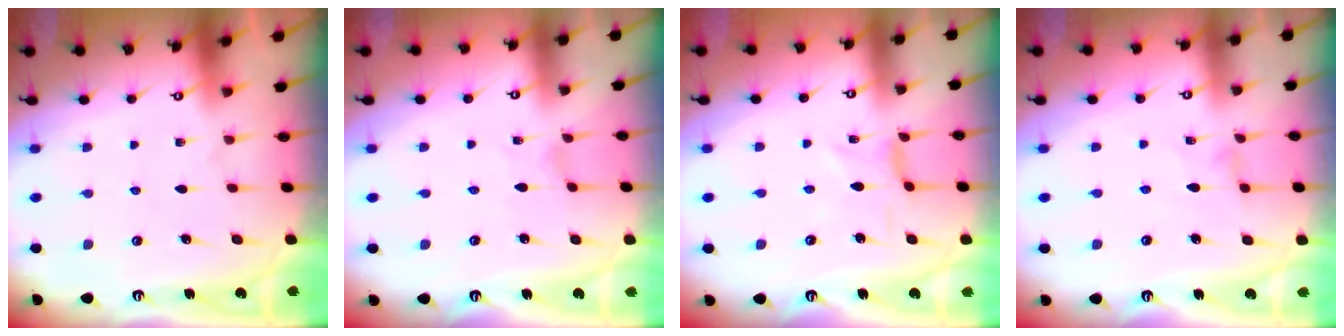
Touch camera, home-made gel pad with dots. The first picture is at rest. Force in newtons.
{"total": 0.0}
{"total": 0.0}
{"total": 0.9, "press": 0.9, "slide": 0.2}